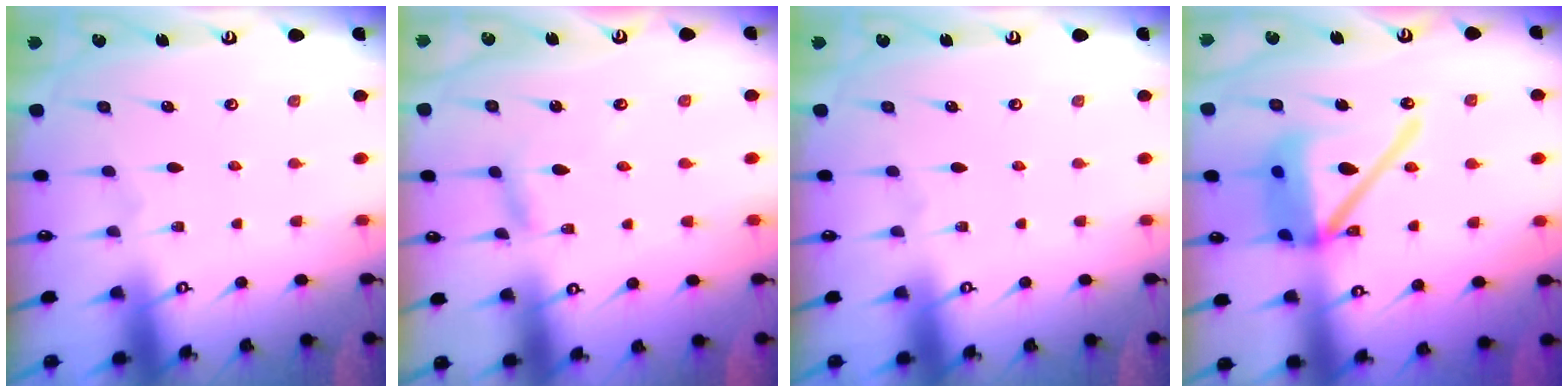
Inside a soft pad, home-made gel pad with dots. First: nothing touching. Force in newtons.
{"total": 2.9, "press": 2.9, "slide": 0.3}
{"total": 0.0}
{"total": 17.0, "press": 16.8, "slide": 2.6}